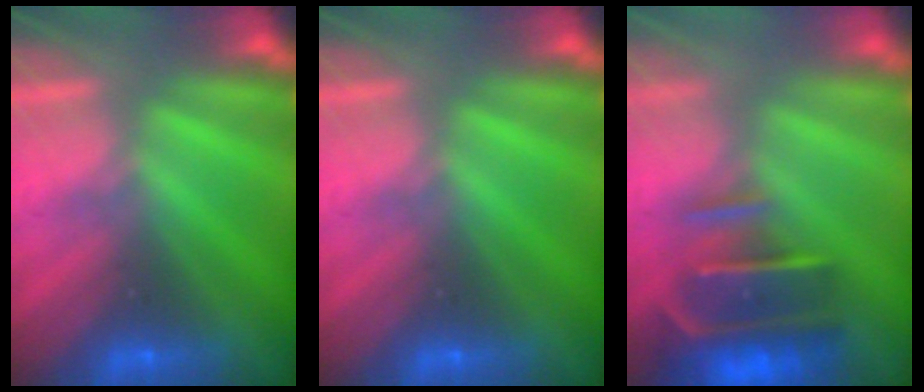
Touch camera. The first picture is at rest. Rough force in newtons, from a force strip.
{"total": 0.0}
{"total": 6.5}